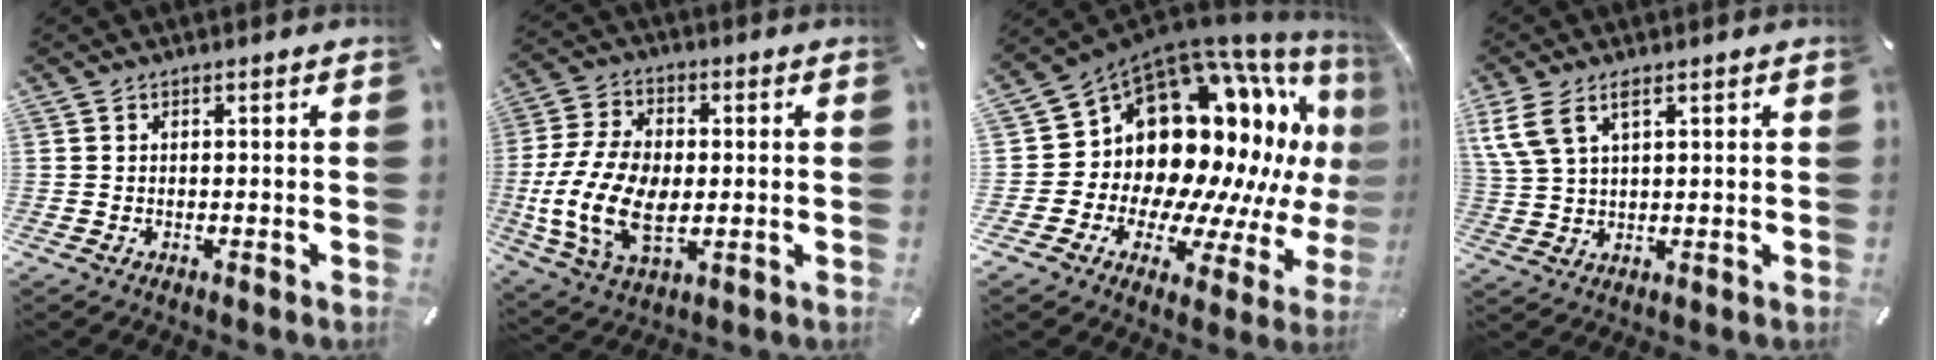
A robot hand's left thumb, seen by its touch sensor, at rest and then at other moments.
{"total": 15.7, "force": [-2.5, 10.4, 11.5], "torque": [-0.258, 0.007, -0.042]}
{"total": 17.6, "force": [8.0, 12.0, 9.9], "torque": [-0.107, -0.133, 0.167]}
{"total": 6.5, "force": [3.5, 3.3, 4.3], "torque": [-0.106, -0.006, 0.063]}